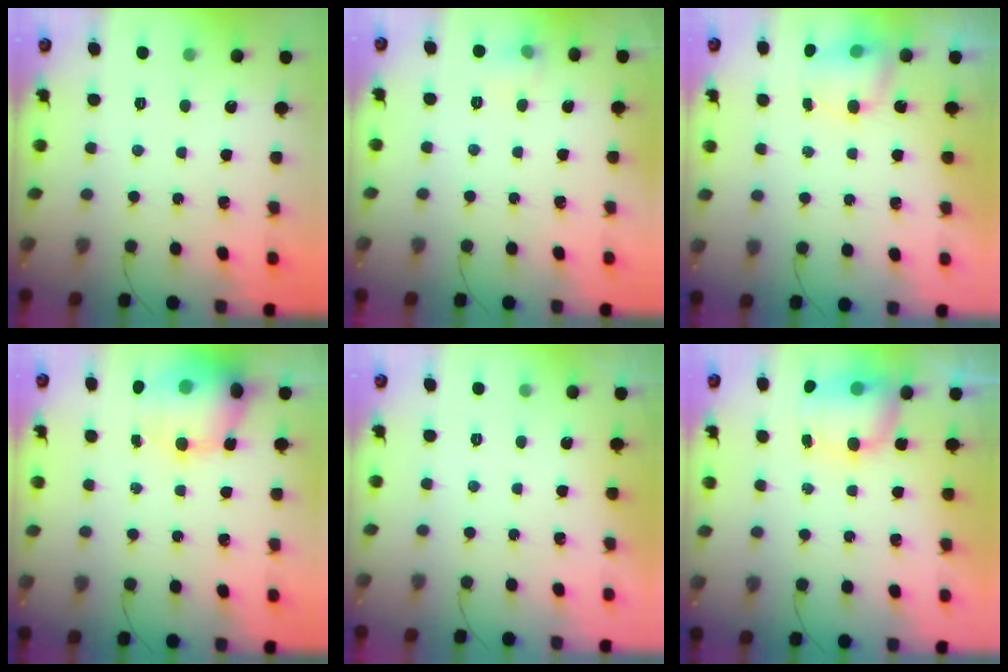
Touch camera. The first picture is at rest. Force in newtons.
{"total": 5.4, "press": 5.2, "slide": 1.6}
{"total": 5.7, "press": 5.7, "slide": 0.3}
{"total": 14.9, "press": 14.5, "slide": 3.7}
{"total": 0.0}
{"total": 7.7, "press": 7.2, "slide": 2.5}